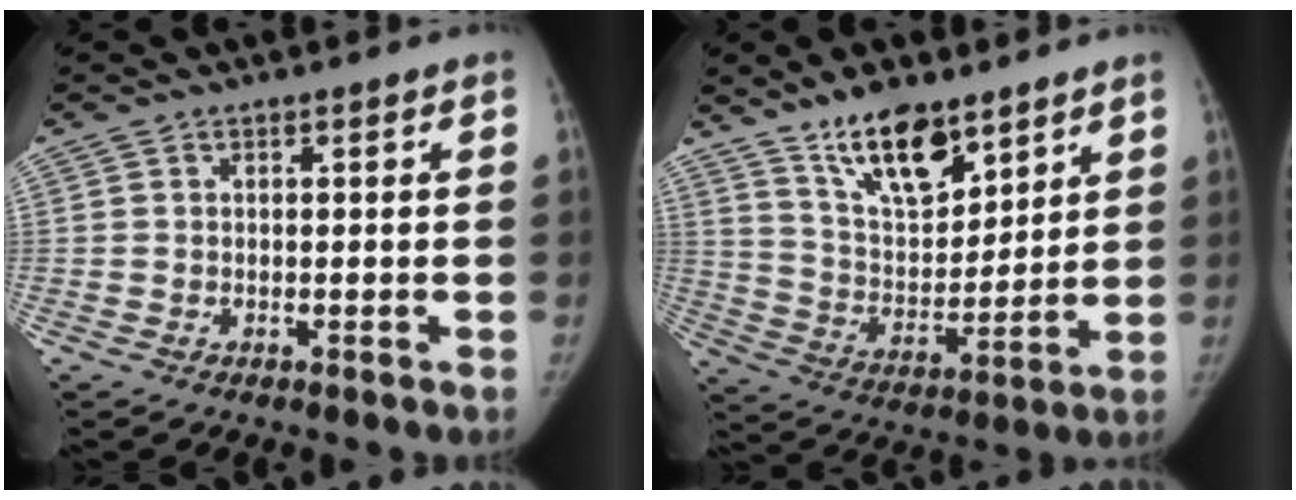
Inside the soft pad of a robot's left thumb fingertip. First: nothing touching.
{"total": 14.2, "force": [10.1, 5.8, 8.1], "torque": [-0.106, -0.067, 0.192]}